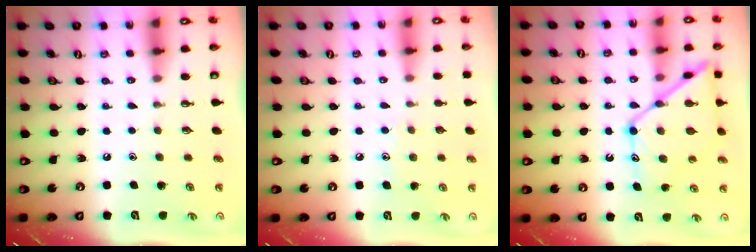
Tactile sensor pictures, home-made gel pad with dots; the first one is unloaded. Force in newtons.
{"total": 5.7, "press": 5.7, "slide": 0.5}
{"total": 16.3, "press": 16.2, "slide": 1.5}